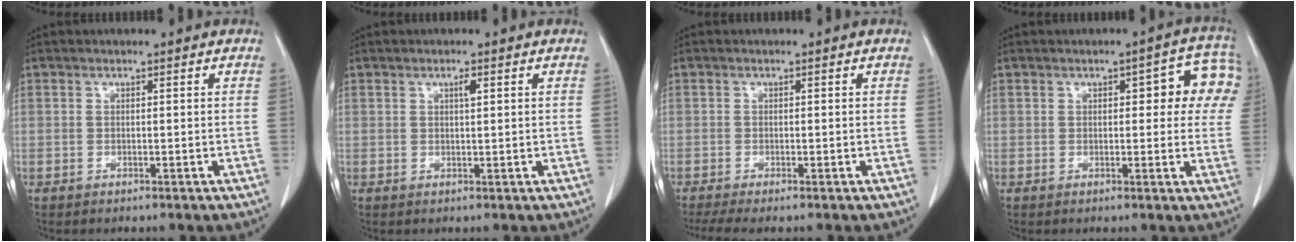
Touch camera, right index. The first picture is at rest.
{"total": 1.1, "force": [0.5, 0.2, 1.0], "torque": [-0.020, 0.001, 0.007]}
{"total": 4.1, "force": [-3.3, 0.1, 2.4], "torque": [-0.039, -0.010, -0.057]}
{"total": 8.3, "force": [2.4, 3.6, 7.1], "torque": [-0.062, 0.027, 0.023]}